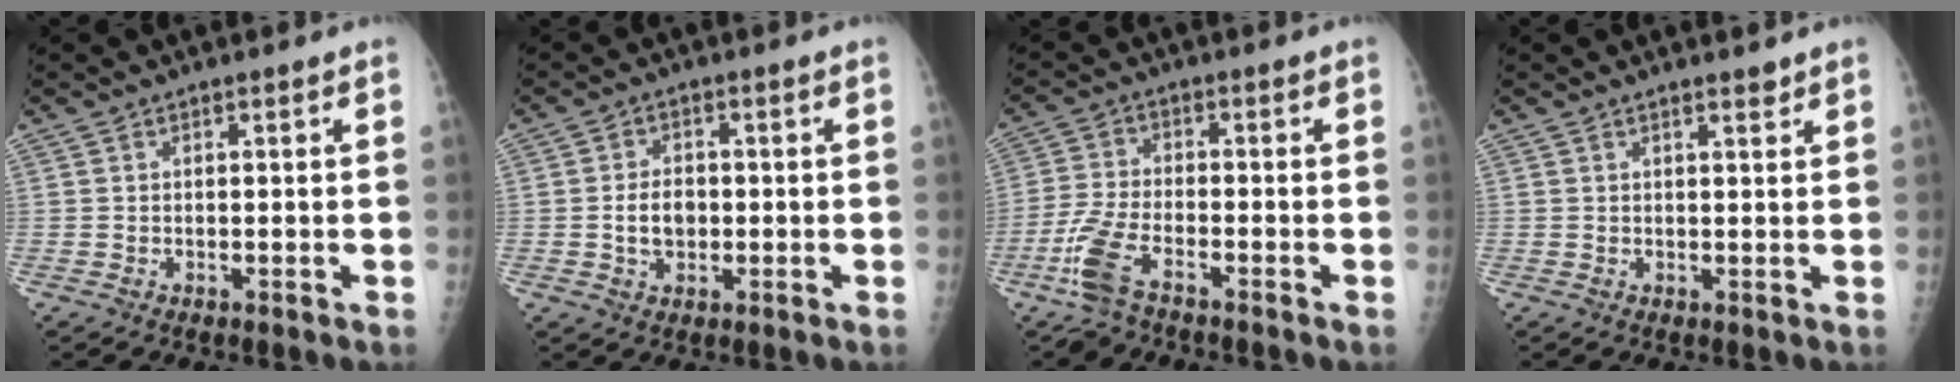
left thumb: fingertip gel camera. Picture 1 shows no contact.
{"total": 4.5, "force": [-0.6, 3.4, 2.9], "torque": [-0.040, 0.006, -0.008]}
{"total": 6.4, "force": [-4.4, 2.1, 4.1], "torque": [-0.109, 0.010, -0.095]}
{"total": 1.4, "force": [1.1, 0.2, 0.7], "torque": [-0.009, -0.008, 0.018]}